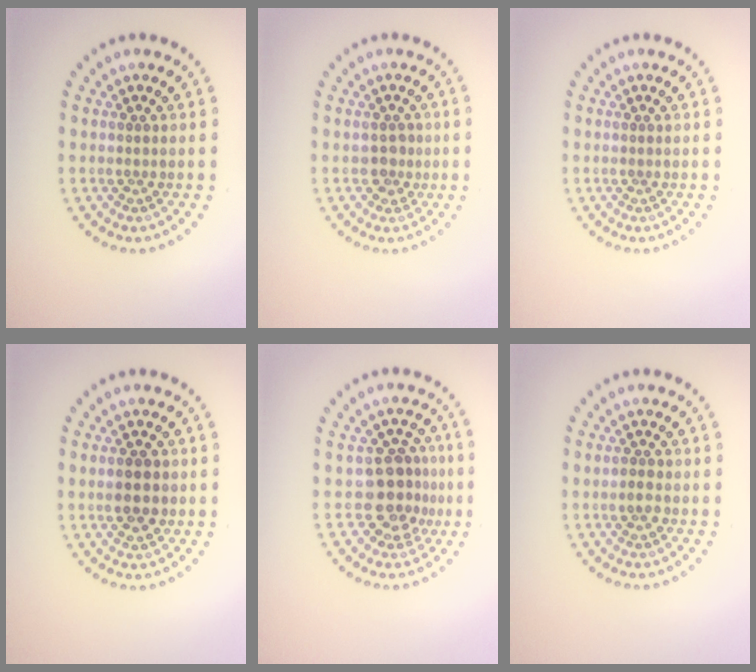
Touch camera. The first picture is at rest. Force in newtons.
{"total": 1.5, "press": 1.3, "slide": 0.7}
{"total": 0.0}
{"total": 2.6, "press": 2.6, "slide": 0.2}
{"total": 3.9, "press": 3.4, "slide": 1.9}
{"total": 1.2, "press": 1.2, "slide": 0.2}